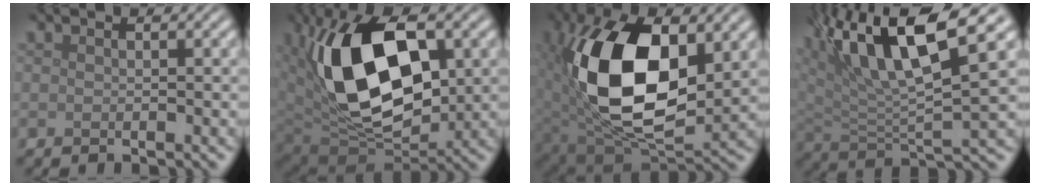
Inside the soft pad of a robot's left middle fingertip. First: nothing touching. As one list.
[{"total": 15.0, "force": [2.5, 8.6, 12.0], "torque": [-0.207, -0.001, 0.046]}, {"total": 15.2, "force": [2.2, 8.9, 12.1], "torque": [-0.237, -0.009, 0.050]}, {"total": 12.9, "force": [6.6, 3.6, 10.4], "torque": [-0.195, 0.020, 0.114]}]